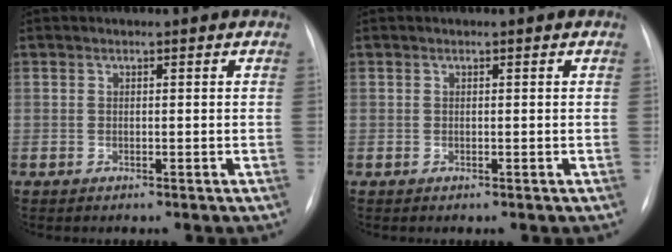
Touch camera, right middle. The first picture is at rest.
{"total": 0.0}